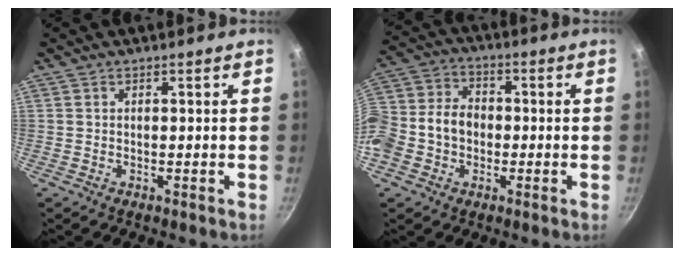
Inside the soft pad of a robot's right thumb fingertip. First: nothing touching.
{"total": 14.8, "force": [-2.5, 11.6, 8.8], "torque": [-0.168, 0.045, -0.061]}